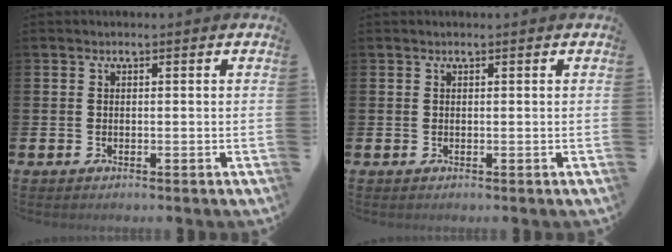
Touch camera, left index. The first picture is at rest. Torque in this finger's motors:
{"motor_torque": [0.31, -0.99, 0.05, -0.02]}